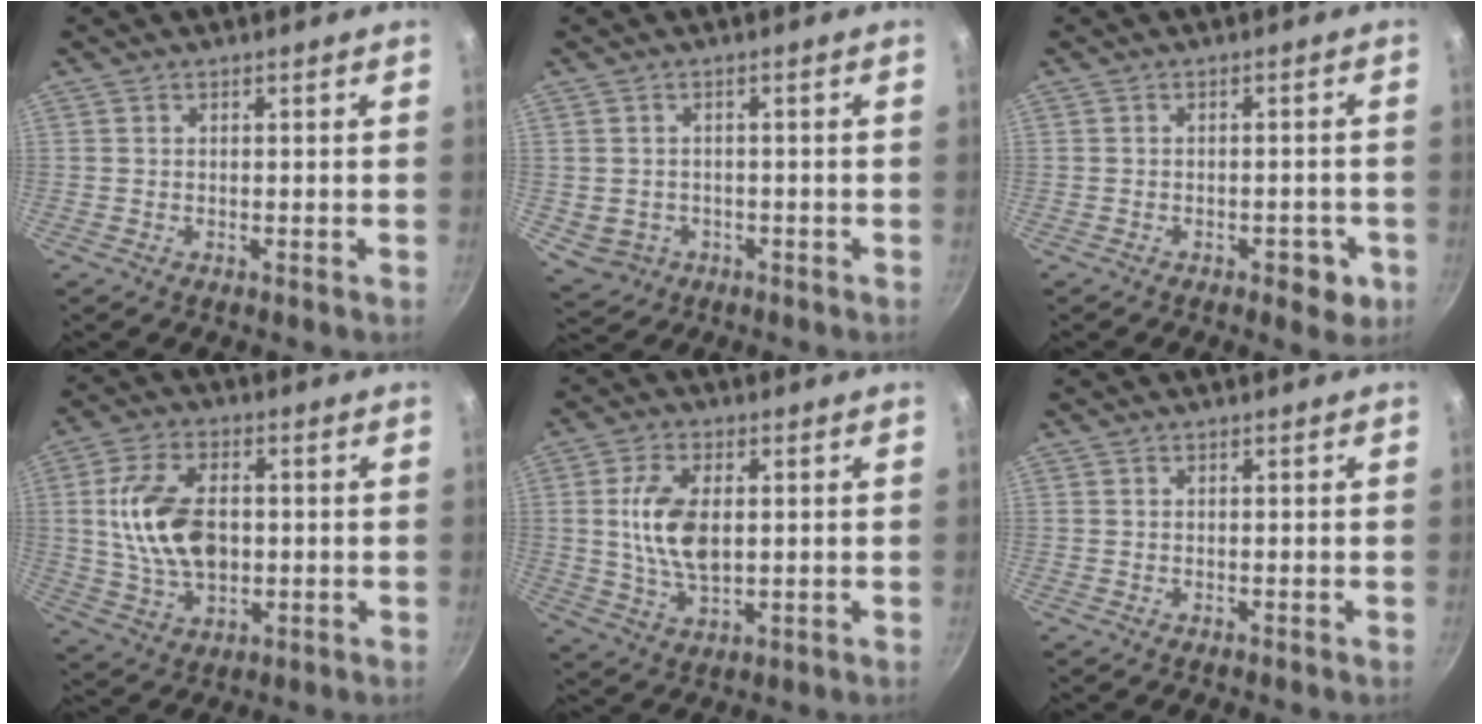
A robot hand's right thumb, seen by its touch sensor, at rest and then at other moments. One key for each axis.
{"total": 4.7, "fx": -1.3, "fy": 4.3, "fz": 1.5, "tx": -0.020, "ty": 0.008, "tz": -0.010}
{"total": 4.3, "fx": -2.1, "fy": 2.2, "fz": 3.1, "tx": -0.021, "ty": 0.012, "tz": -0.024}
{"total": 14.5, "fx": 0.9, "fy": 8.8, "fz": 11.4, "tx": -0.203, "ty": 0.003, "tz": 0.021}
{"total": 10.8, "fx": 1.2, "fy": 5.8, "fz": 9.0, "tx": -0.172, "ty": -0.008, "tz": 0.028}
{"total": 0.0}